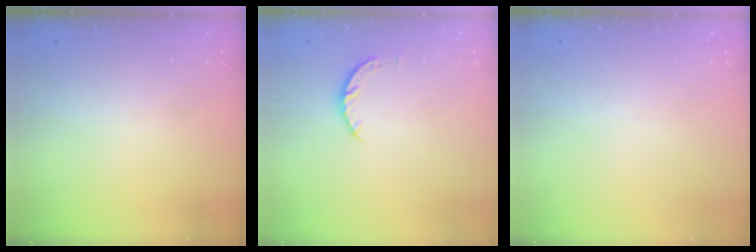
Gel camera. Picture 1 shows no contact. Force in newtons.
{"total": 5.0, "press": 4.9, "slide": 0.7}
{"total": 0.0}